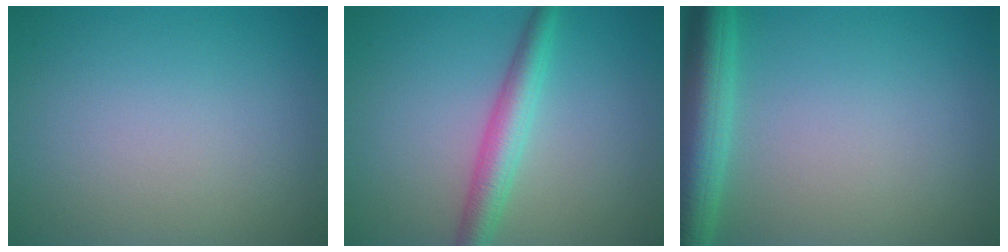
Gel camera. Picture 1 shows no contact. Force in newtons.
{"total": 3.6, "press": 3.6, "slide": 0.1}
{"total": 5.3, "press": 5.3, "slide": 0.2}